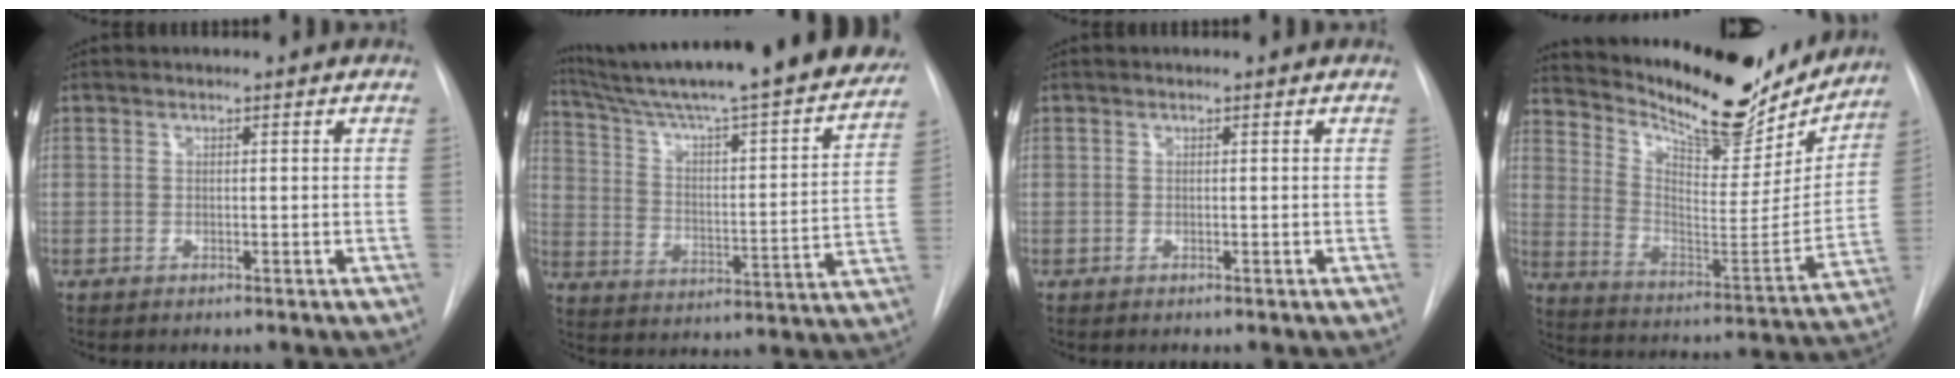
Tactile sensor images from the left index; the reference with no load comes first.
{"total": 30.8, "force": [27.4, 2.3, 14.0], "torque": [-0.223, -0.064, 0.369]}
{"total": 0.0}
{"total": 23.5, "force": [20.7, 6.1, 9.4], "torque": [-0.160, -0.038, 0.301]}